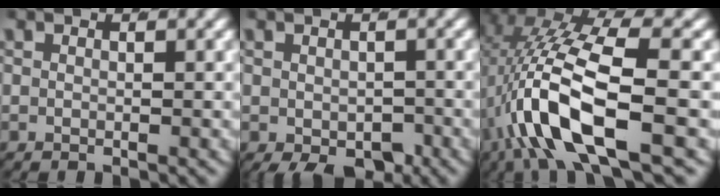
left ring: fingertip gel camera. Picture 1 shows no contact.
{"total": 3.8, "force": [-2.1, 2.1, 2.3], "torque": [-0.037, -0.032, -0.015]}
{"total": 10.9, "force": [-1.8, 4.6, 9.7], "torque": [-0.207, -0.031, -0.011]}